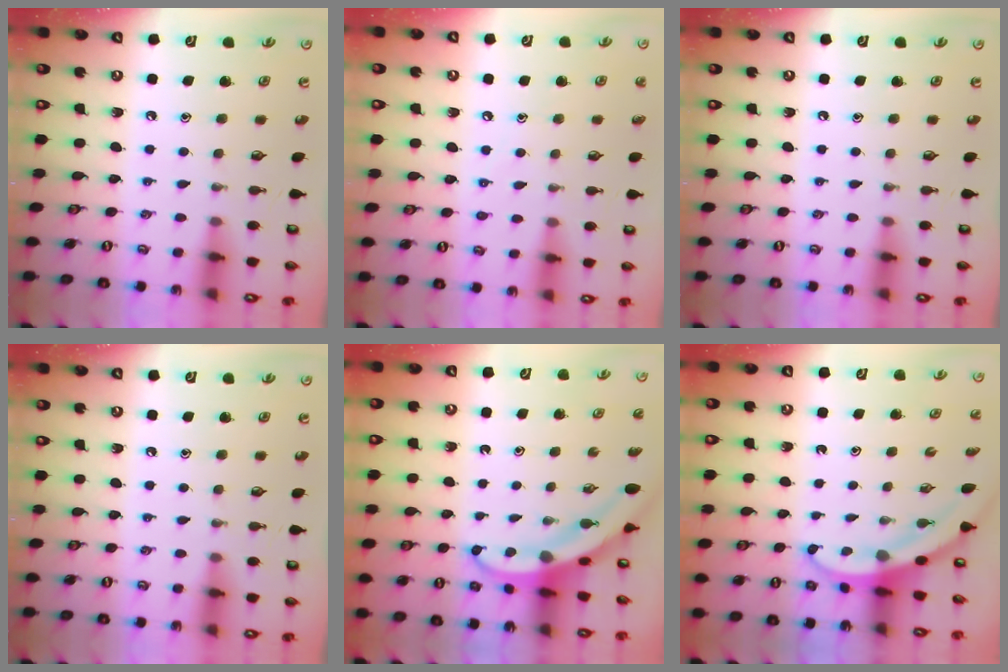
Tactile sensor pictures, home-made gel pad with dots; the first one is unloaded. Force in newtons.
{"total": 5.6, "press": 5.6, "slide": 0.6}
{"total": 0.0}
{"total": 0.0}
{"total": 4.8, "press": 4.8, "slide": 0.5}
{"total": 3.2, "press": 3.2, "slide": 0.1}